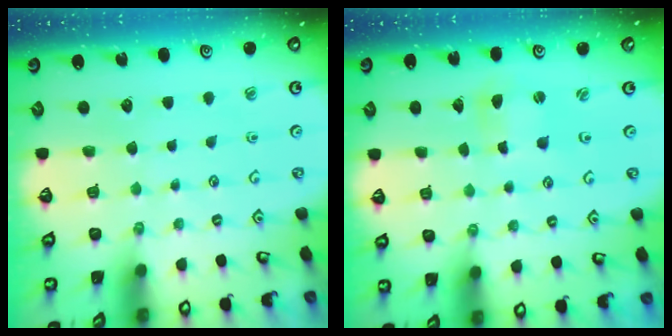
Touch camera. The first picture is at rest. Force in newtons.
{"total": 2.3, "press": 2.3, "slide": 0.3}